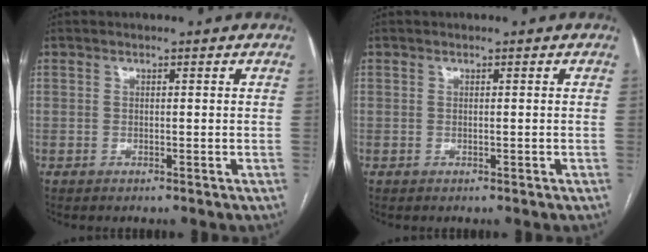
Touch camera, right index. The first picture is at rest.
{"total": 0.0}